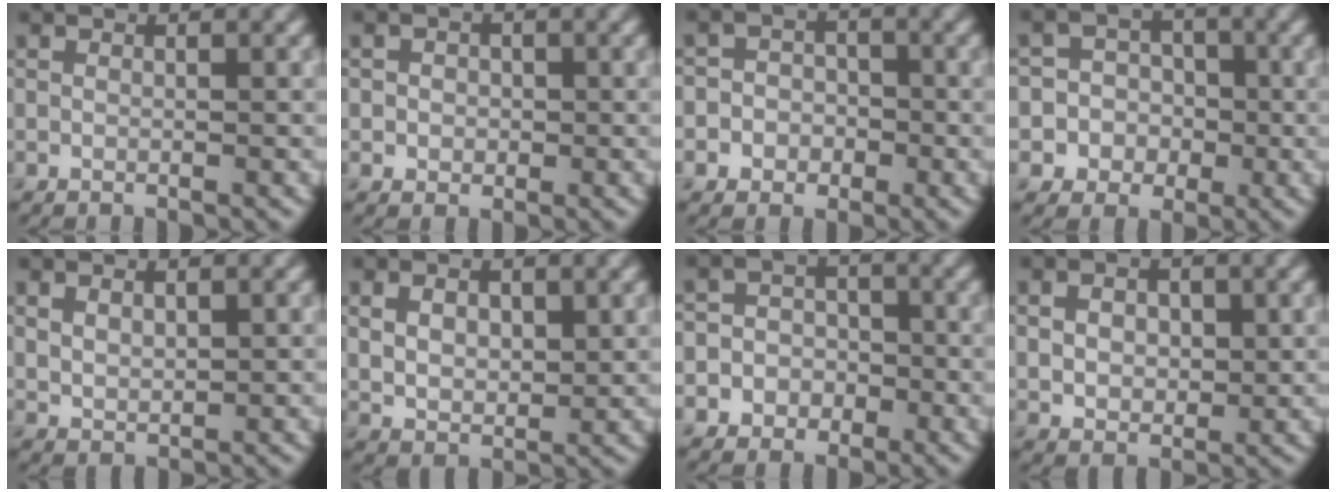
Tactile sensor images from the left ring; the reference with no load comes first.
{"total": 1.7, "force": [0.0, 1.5, 0.7], "torque": [-0.001, 0.000, -0.005]}
{"total": 3.9, "force": [-1.2, 3.6, 0.8], "torque": [0.015, 0.011, -0.041]}
{"total": 6.1, "force": [-1.3, 5.9, 0.6], "torque": [0.009, 0.019, -0.051]}
{"total": 1.8, "force": [0.6, 1.1, 1.3], "torque": [-0.029, -0.004, 0.018]}
{"total": 3.7, "force": [1.1, 2.4, 2.6], "torque": [-0.055, -0.004, 0.024]}
{"total": 4.7, "force": [-1.8, 4.4, 0.6], "torque": [0.019, 0.008, -0.051]}
{"total": 3.7, "force": [0.7, 2.6, 2.5], "torque": [-0.050, -0.004, 0.015]}